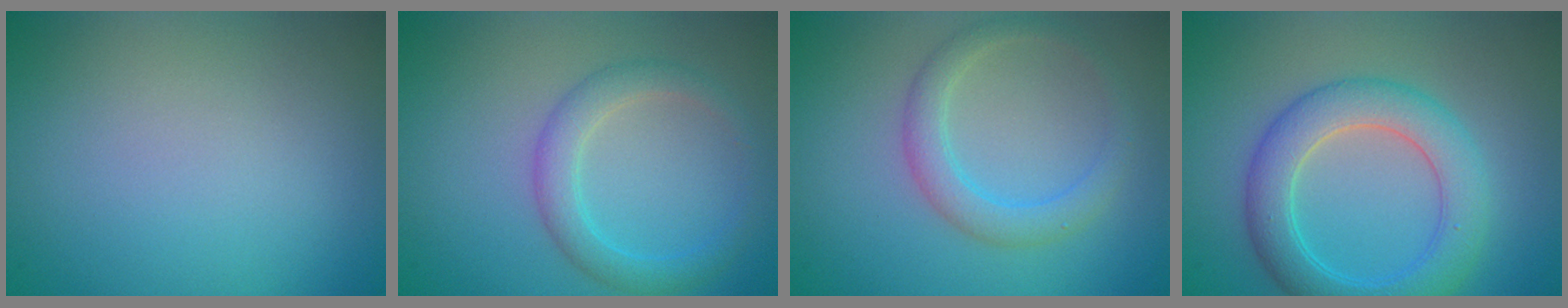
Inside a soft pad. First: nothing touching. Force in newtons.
{"total": 2.8, "press": 2.8, "slide": 0.0}
{"total": 2.8, "press": 2.8, "slide": 0.1}
{"total": 5.3, "press": 5.3, "slide": 0.2}